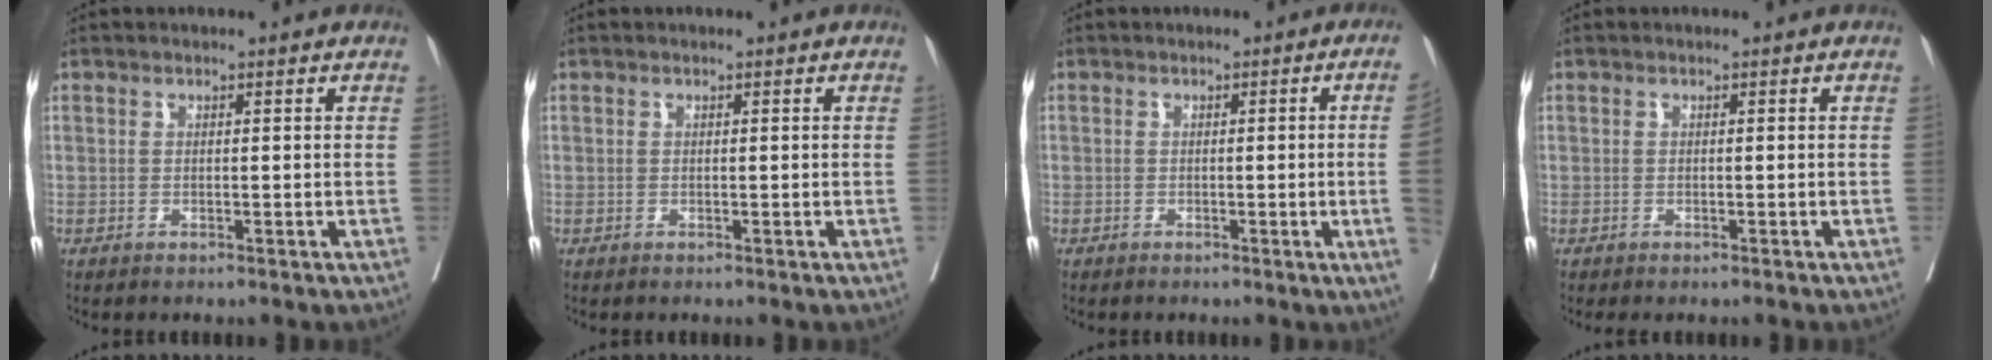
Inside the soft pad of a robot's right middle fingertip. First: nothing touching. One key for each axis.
{"total": 0.0}
{"total": 4.2, "fx": -0.5, "fy": -1.6, "fz": 3.8, "tx": -0.043, "ty": -0.008, "tz": -0.006}
{"total": 0.6, "fx": -0.5, "fy": 0.3, "fz": 0.1, "tx": -0.005, "ty": 0.001, "tz": -0.010}